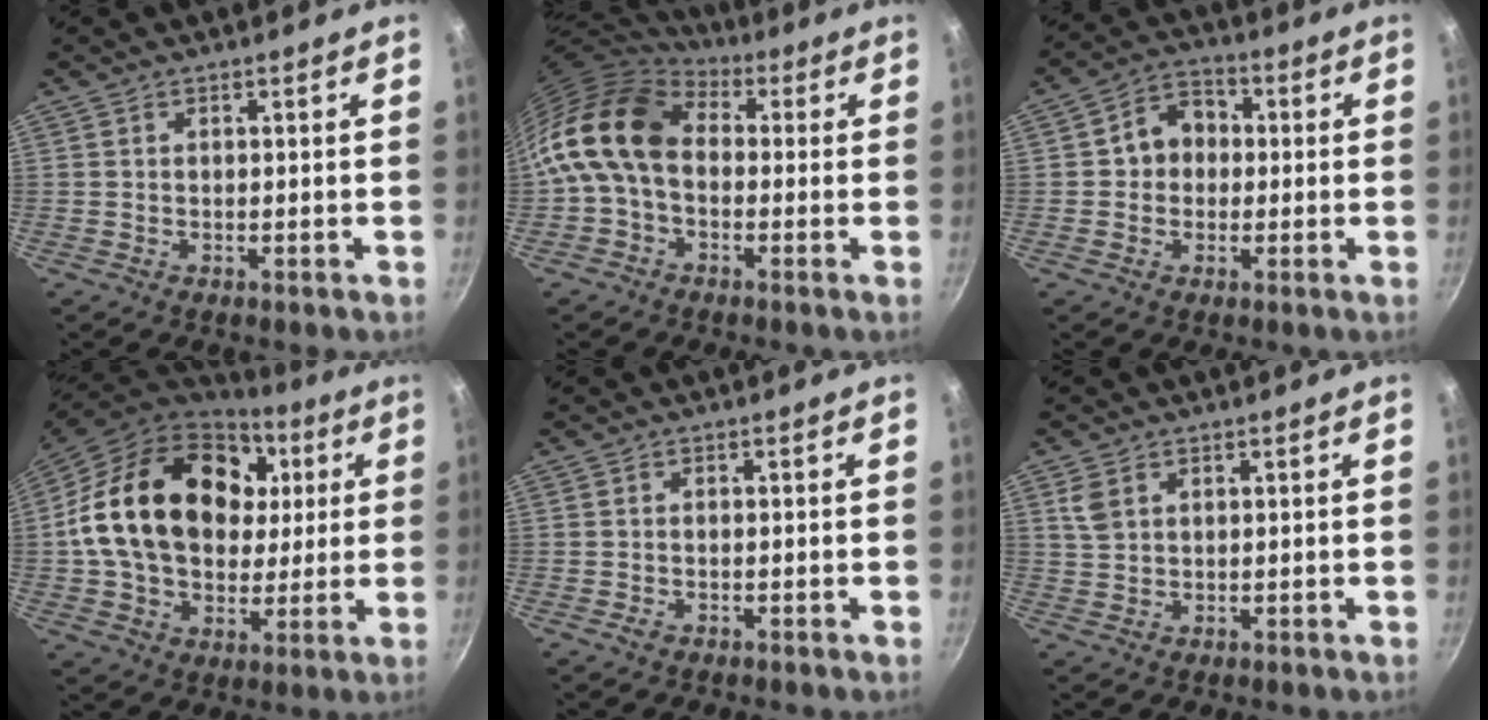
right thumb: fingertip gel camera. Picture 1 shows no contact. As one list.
[{"total": 14.8, "force": [0.6, 10.3, 10.6], "torque": [-0.190, 0.026, -0.010]}, {"total": 7.7, "force": [0.4, 6.5, 4.1], "torque": [-0.026, 0.017, -0.007]}, {"total": 26.2, "force": [5.1, 19.0, 17.3], "torque": [-0.283, 0.015, 0.088]}, {"total": 1.0, "force": [-0.6, 0.6, 0.5], "torque": [-0.011, 0.000, -0.012]}, {"total": 3.2, "force": [1.5, 2.2, 1.8], "torque": [-0.036, -0.002, 0.034]}]